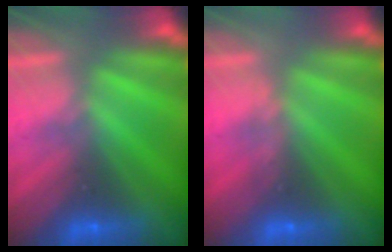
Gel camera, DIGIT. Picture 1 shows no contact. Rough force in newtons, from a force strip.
{"total": 3.1}